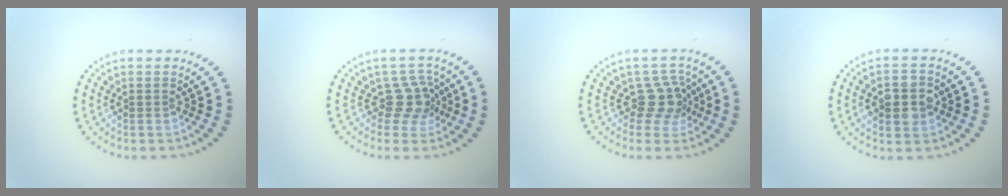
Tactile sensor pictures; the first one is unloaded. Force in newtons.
{"total": 2.9, "press": 2.2, "slide": 1.8}
{"total": 2.9, "press": 2.2, "slide": 1.8}
{"total": 3.9, "press": 3.9, "slide": 0.2}